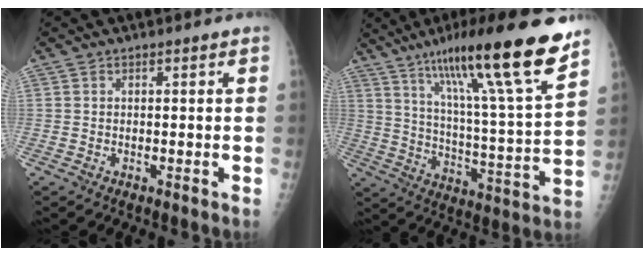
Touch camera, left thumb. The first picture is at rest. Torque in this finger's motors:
{"motor_torque": [0.77, 0.16, 1.56, -1.21, 0.25]}